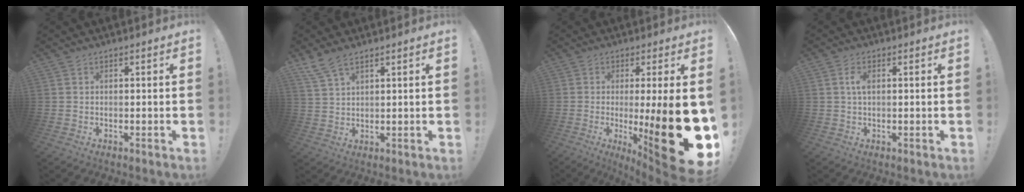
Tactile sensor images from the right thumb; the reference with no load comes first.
{"total": 5.9, "force": [4.5, 1.8, 3.3], "torque": [-0.063, -0.021, 0.087]}
{"total": 25.4, "force": [-3.4, 5.5, 24.6], "torque": [-0.322, -0.020, -0.033]}
{"total": 3.0, "force": [0.5, 1.4, 2.6], "torque": [-0.049, 0.005, 0.006]}